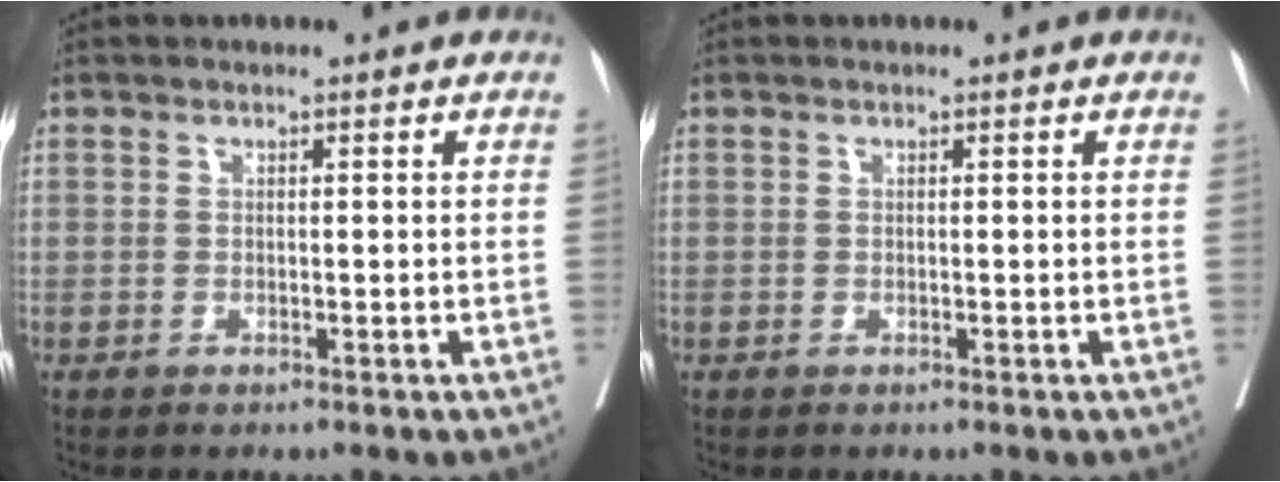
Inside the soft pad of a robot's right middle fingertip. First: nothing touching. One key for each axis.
{"total": 0.0}